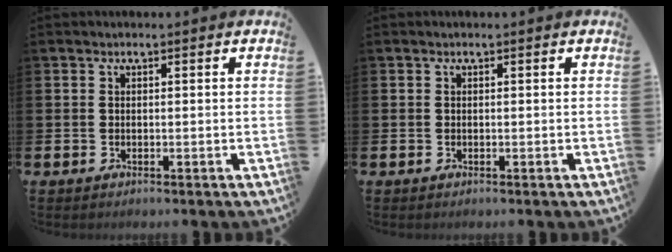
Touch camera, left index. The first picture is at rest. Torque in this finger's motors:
{"motor_torque": [-0.12, 0.10, 0.01, -0.01]}